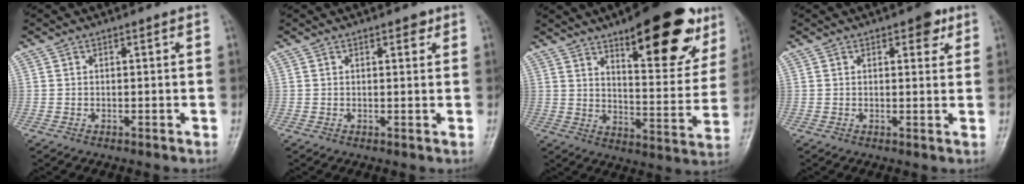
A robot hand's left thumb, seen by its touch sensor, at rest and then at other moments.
{"total": 1.8, "force": [1.1, 0.8, 1.2], "torque": [-0.008, -0.004, 0.013]}
{"total": 22.3, "force": [13.2, 7.6, 16.3], "torque": [-0.177, -0.058, 0.192]}
{"total": 4.2, "force": [2.3, 2.0, 2.9], "torque": [-0.021, -0.007, 0.024]}